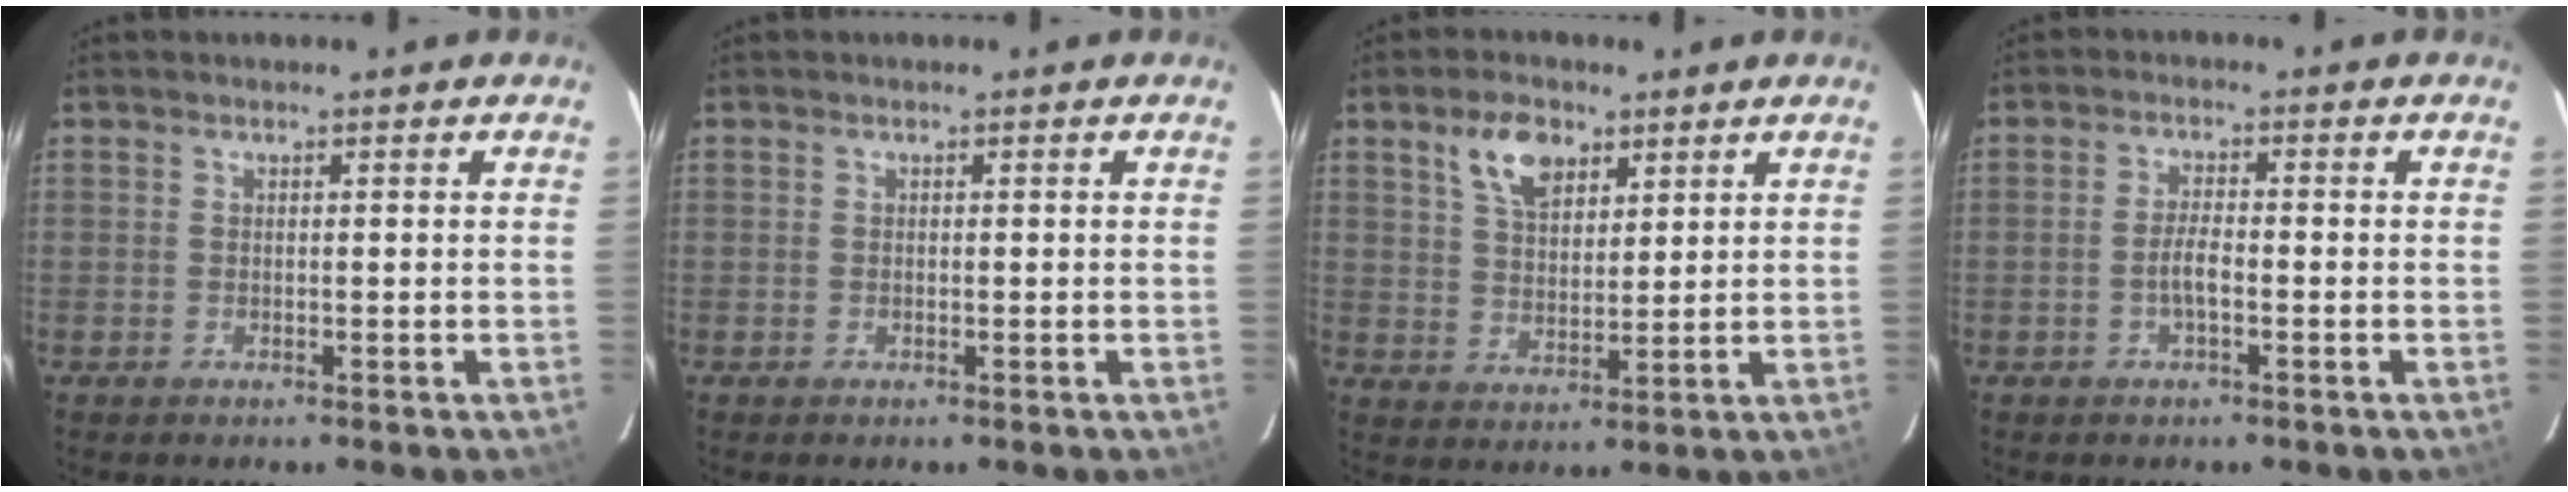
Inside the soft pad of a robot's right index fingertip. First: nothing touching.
{"total": 0.0}
{"total": 7.8, "force": [4.5, 4.1, 4.9], "torque": [-0.088, 0.011, 0.084]}
{"total": 3.0, "force": [-1.2, 0.8, 2.7], "torque": [-0.053, 0.001, -0.021]}